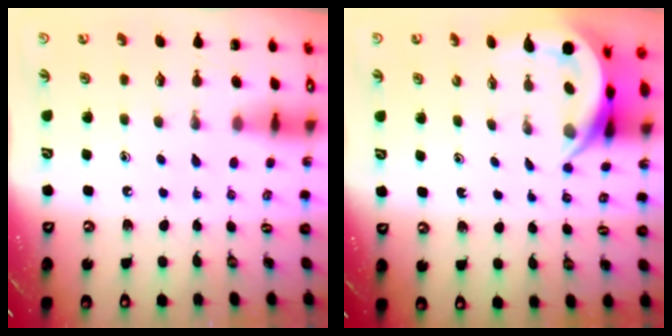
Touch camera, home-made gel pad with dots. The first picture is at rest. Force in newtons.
{"total": 5.8, "press": 5.8, "slide": 0.3}